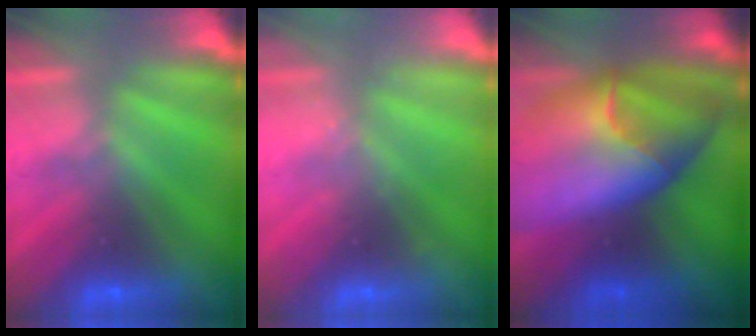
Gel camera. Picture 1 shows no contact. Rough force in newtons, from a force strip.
{"total": 2.2}
{"total": 8.7}